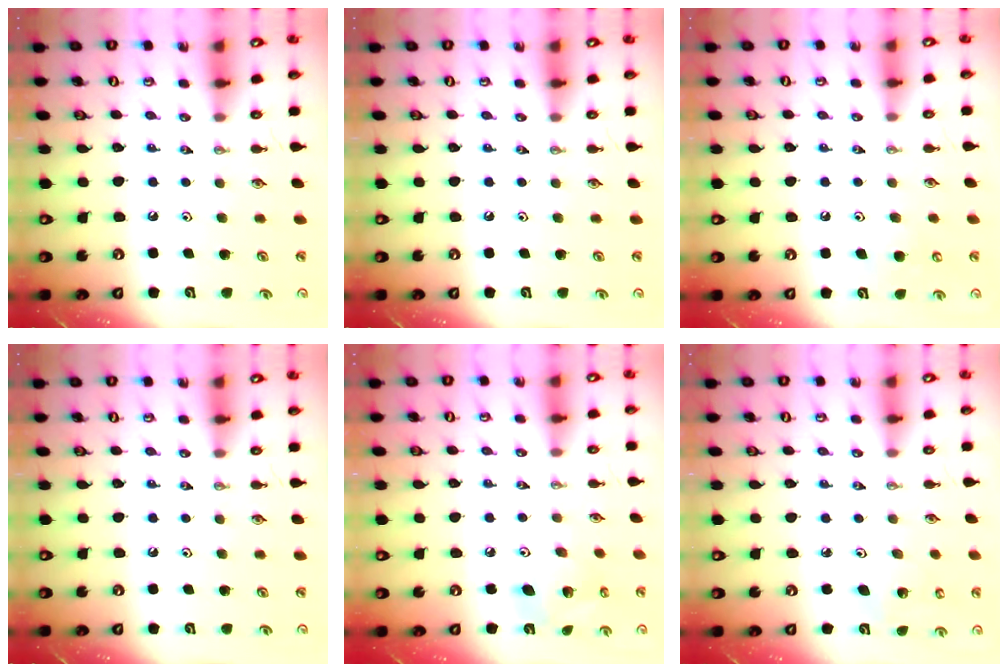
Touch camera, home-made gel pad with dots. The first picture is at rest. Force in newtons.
{"total": 0.0}
{"total": 6.4, "press": 6.4, "slide": 0.7}
{"total": 0.0}
{"total": 8.7, "press": 8.7, "slide": 0.5}
{"total": 3.9, "press": 3.8, "slide": 0.8}